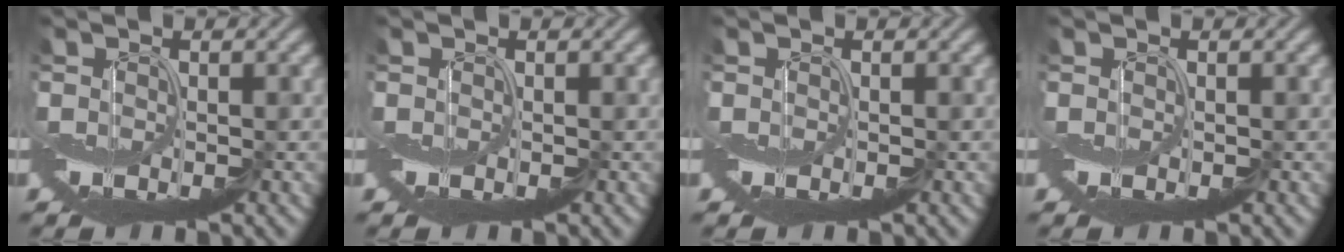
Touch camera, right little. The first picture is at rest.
{"total": 0.9, "force": [0.8, 0.3, -0.3], "torque": [0.005, -0.001, 0.018]}
{"total": 0.0}
{"total": 0.0}